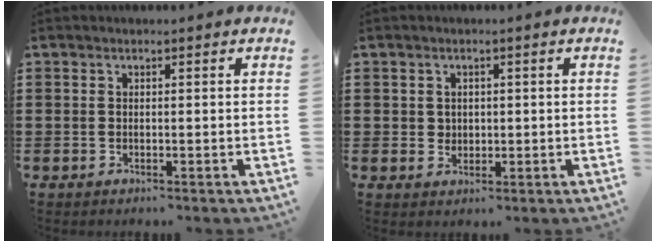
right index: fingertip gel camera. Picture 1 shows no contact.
{"total": 1.9, "force": [0.5, 1.7, 0.4], "torque": [-0.014, 0.009, 0.008]}